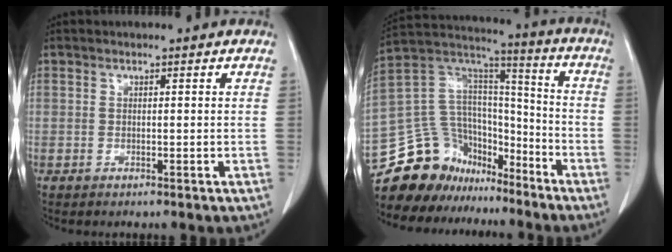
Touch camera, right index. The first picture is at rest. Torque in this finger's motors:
{"motor_torque": [-0.17, -0.27, -0.50, -0.21]}